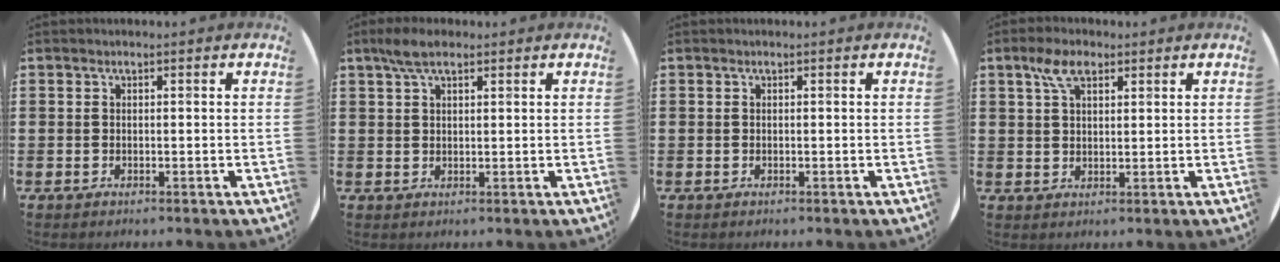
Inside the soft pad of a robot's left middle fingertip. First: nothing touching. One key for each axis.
{"total": 3.8, "fx": 2.5, "fy": 1.5, "fz": 2.4, "tx": -0.052, "ty": 0.008, "tz": 0.046}
{"total": 0.0}
{"total": 4.6, "fx": 2.8, "fy": 2.4, "fz": 2.7, "tx": -0.054, "ty": 0.007, "tz": 0.049}